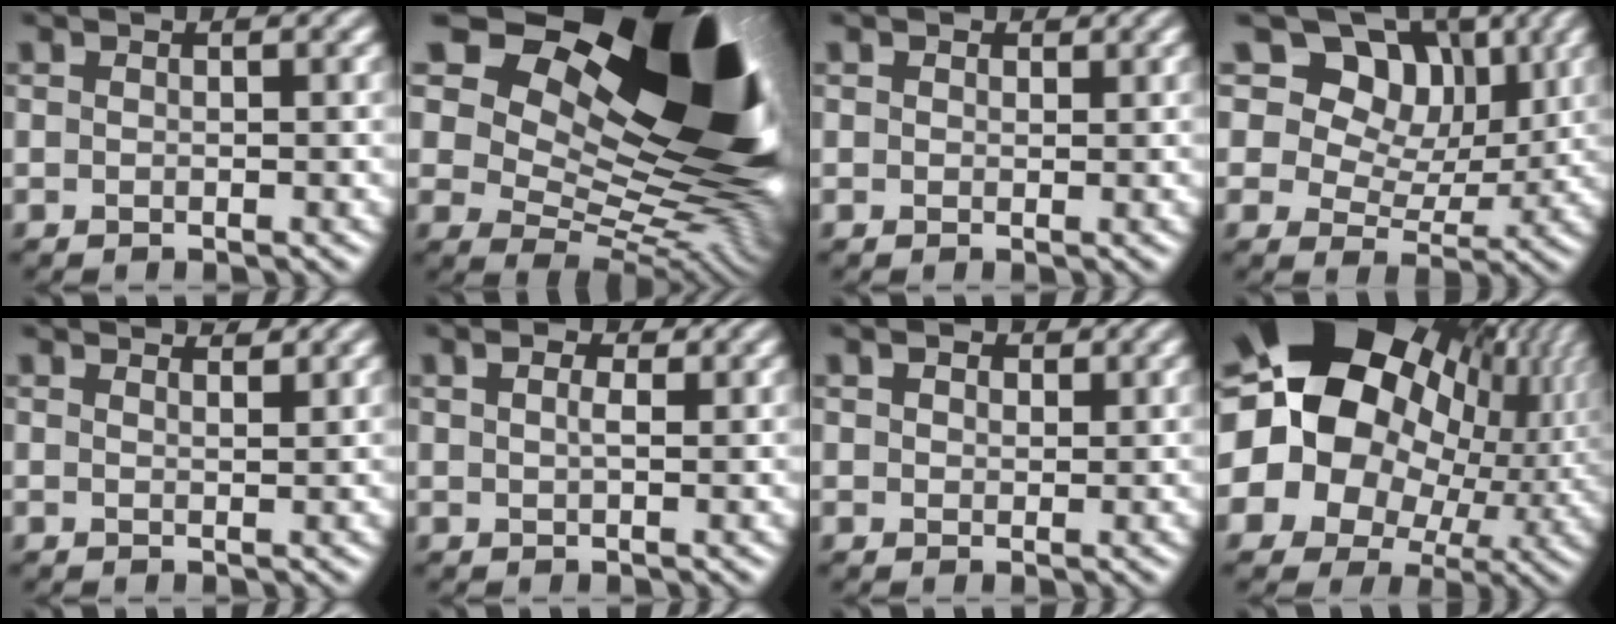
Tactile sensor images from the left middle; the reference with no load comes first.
{"total": 20.8, "force": [9.1, 11.6, 14.7], "torque": [-0.210, 0.037, 0.164]}
{"total": 0.8, "force": [0.6, 0.6, -0.2], "torque": [0.004, -0.002, 0.008]}
{"total": 12.0, "force": [6.8, 7.9, 5.9], "torque": [-0.094, 0.014, 0.107]}
{"total": 2.6, "force": [2.3, 0.8, 0.7], "torque": [0.011, 0.006, 0.008]}
{"total": 1.0, "force": [0.6, 0.5, 0.7], "torque": [-0.016, 0.001, 0.013]}
{"total": 1.4, "force": [1.0, 0.9, 0.1], "torque": [-0.003, -0.003, 0.014]}
{"total": 23.1, "force": [5.3, 18.4, 13.1], "torque": [-0.234, 0.013, 0.054]}